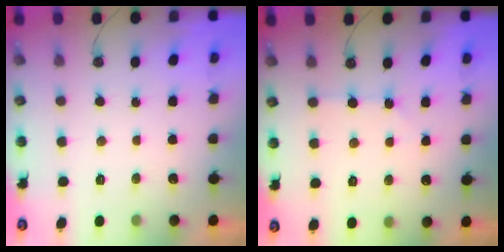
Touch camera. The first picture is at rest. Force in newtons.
{"total": 2.3, "press": 2.3, "slide": 0.3}